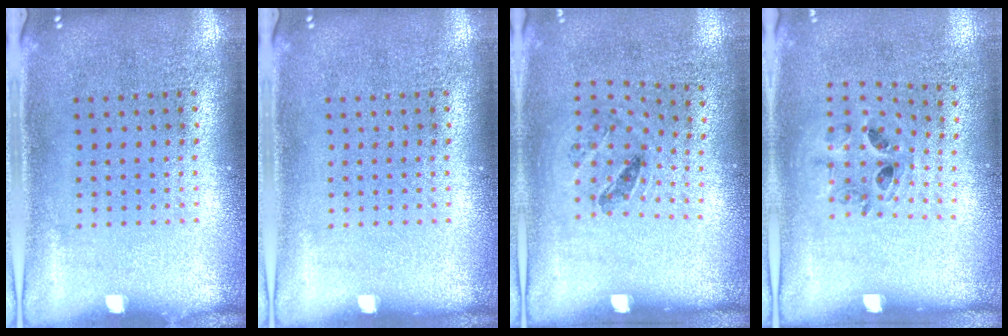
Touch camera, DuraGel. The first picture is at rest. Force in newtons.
{"total": 0.0}
{"total": 1.2, "press": 0.8, "slide": 1.0}
{"total": 0.9, "press": 0.8, "slide": 0.5}